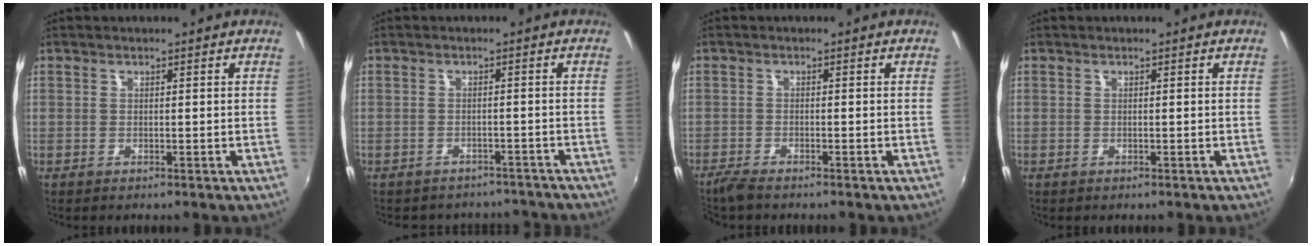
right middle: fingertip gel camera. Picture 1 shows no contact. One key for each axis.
{"total": 8.6, "fx": -7.4, "fy": 4.1, "fz": 1.7, "tx": -0.037, "ty": 0.015, "tz": -0.088}
{"total": 3.0, "fx": -2.7, "fy": 0.3, "fz": 1.3, "tx": -0.038, "ty": -0.012, "tz": -0.055}
{"total": 0.0}